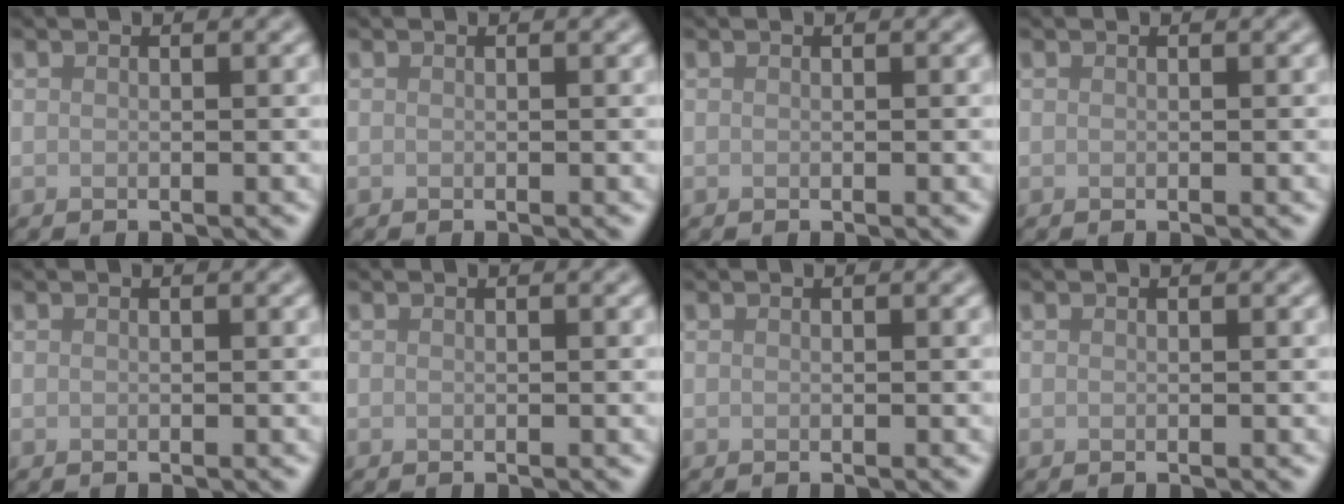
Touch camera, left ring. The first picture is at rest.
{"total": 0.0}
{"total": 0.0}
{"total": 0.0}
{"total": 0.0}
{"total": 0.0}
{"total": 0.0}
{"total": 0.0}